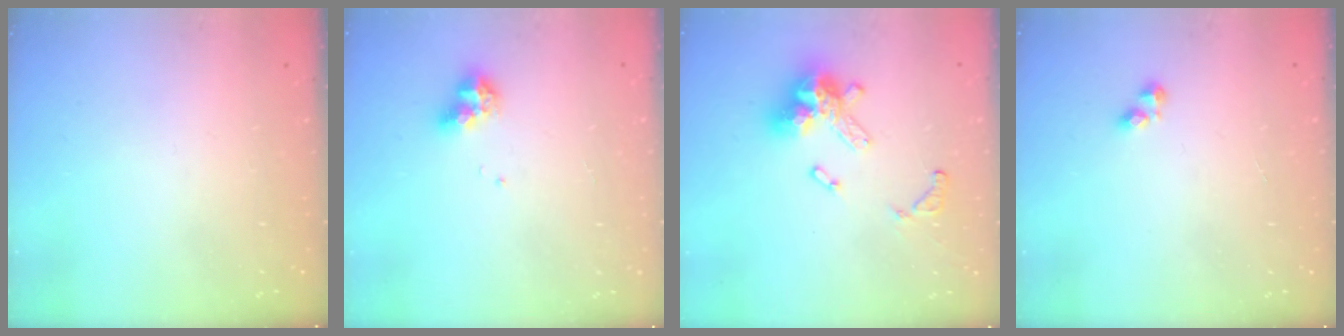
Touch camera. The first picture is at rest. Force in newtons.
{"total": 7.9, "press": 7.9, "slide": 0.4}
{"total": 13.8, "press": 13.8, "slide": 1.0}
{"total": 2.4, "press": 2.4, "slide": 0.3}